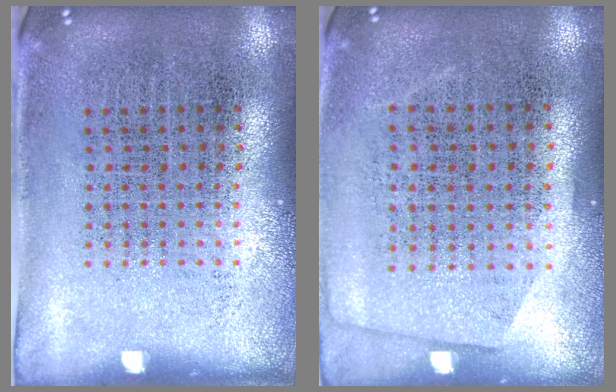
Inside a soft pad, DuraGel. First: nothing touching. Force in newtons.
{"total": 0.5, "press": 0.0, "slide": 0.5}